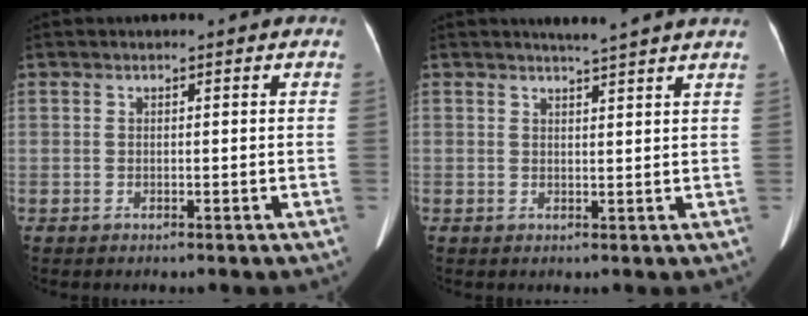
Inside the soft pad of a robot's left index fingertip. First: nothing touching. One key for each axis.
{"total": 4.1, "fx": 3.8, "fy": -0.3, "fz": 1.3, "tx": -0.017, "ty": 0.012, "tz": 0.043}